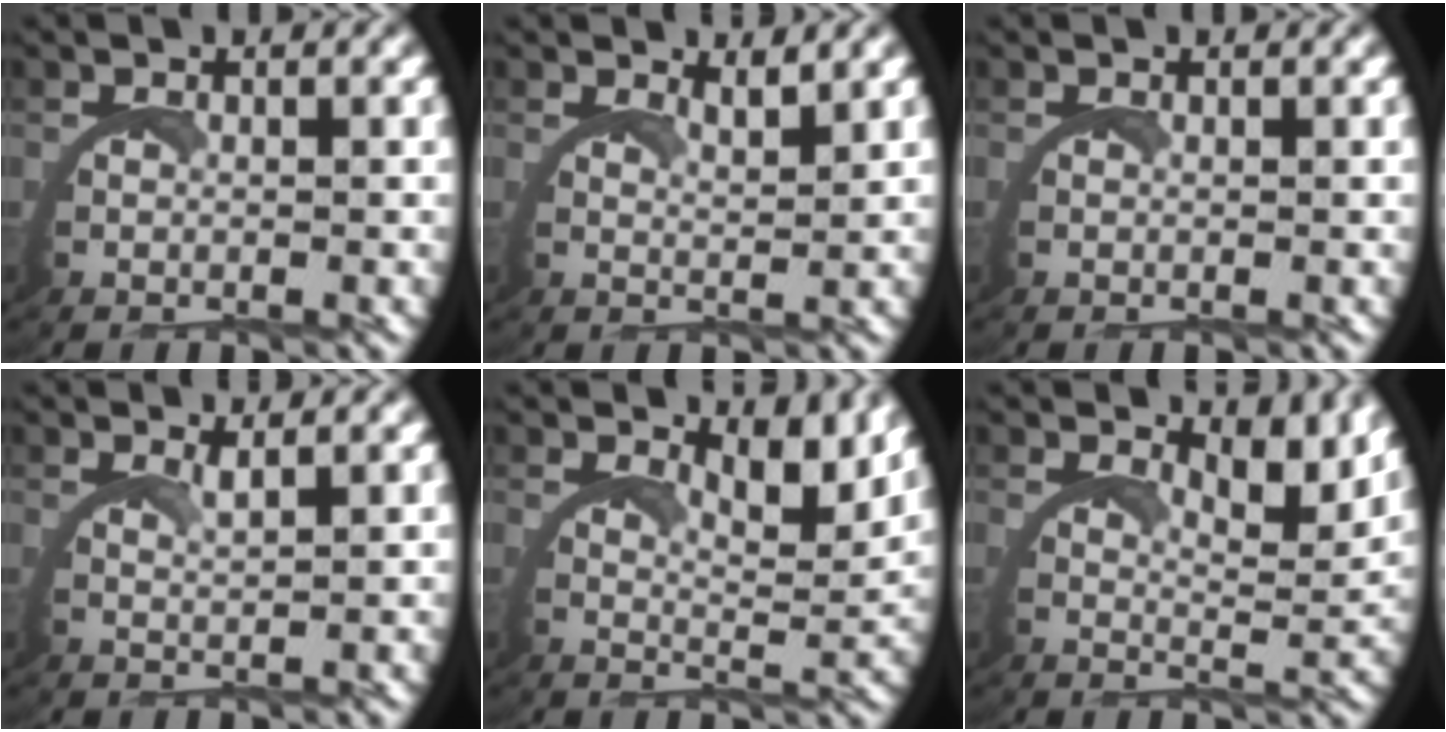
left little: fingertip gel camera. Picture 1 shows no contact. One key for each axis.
{"total": 2.5, "fx": 2.3, "fy": -0.7, "fz": 0.7, "tx": -0.014, "ty": -0.008, "tz": 0.040}
{"total": 0.0}
{"total": 1.9, "fx": 1.6, "fy": -0.9, "fz": 0.6, "tx": -0.013, "ty": -0.003, "tz": 0.028}
{"total": 4.1, "fx": 3.5, "fy": -0.1, "fz": 2.2, "tx": -0.039, "ty": -0.016, "tz": 0.058}
{"total": 4.3, "fx": 3.7, "fy": 0.1, "fz": 2.1, "tx": -0.038, "ty": -0.016, "tz": 0.059}